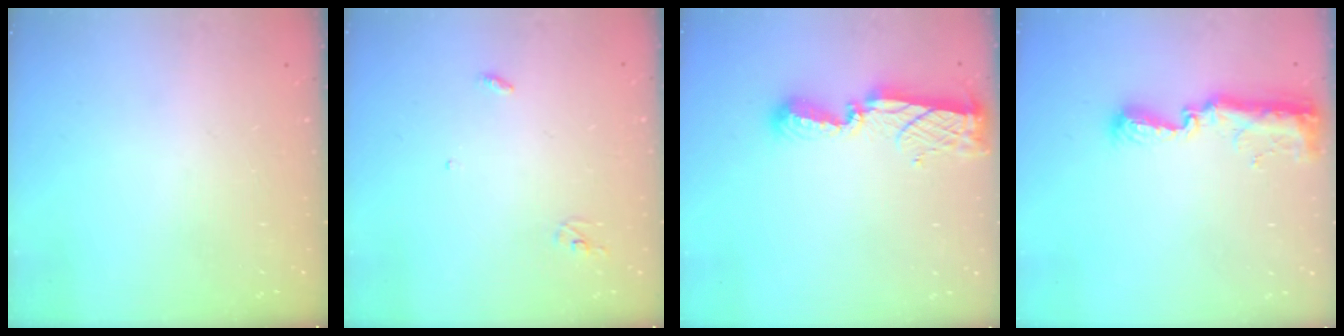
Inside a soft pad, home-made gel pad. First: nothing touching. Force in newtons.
{"total": 3.0, "press": 2.9, "slide": 0.2}
{"total": 8.4, "press": 8.4, "slide": 0.8}
{"total": 9.1, "press": 9.1, "slide": 0.8}